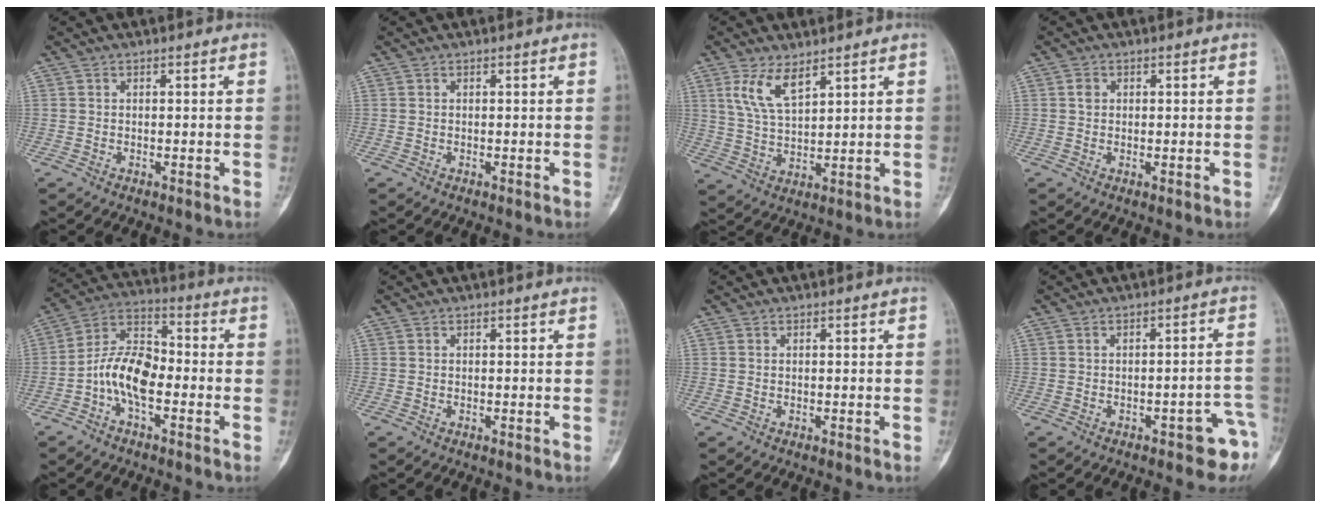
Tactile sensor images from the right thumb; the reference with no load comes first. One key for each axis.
{"total": 0.0}
{"total": 7.3, "fx": 4.3, "fy": 3.0, "fz": 5.1, "tx": -0.096, "ty": -0.021, "tz": 0.092}
{"total": 1.4, "fx": 0.3, "fy": 1.1, "fz": 0.8, "tx": -0.009, "ty": 0.000, "tz": 0.002}
{"total": 10.6, "fx": -3.0, "fy": 5.6, "fz": 8.5, "tx": -0.152, "ty": 0.041, "tz": -0.067}
{"total": 0.0}
{"total": 0.0}
{"total": 6.9, "fx": -3.8, "fy": 2.6, "fz": 5.2, "tx": -0.034, "ty": 0.029, "tz": -0.043}